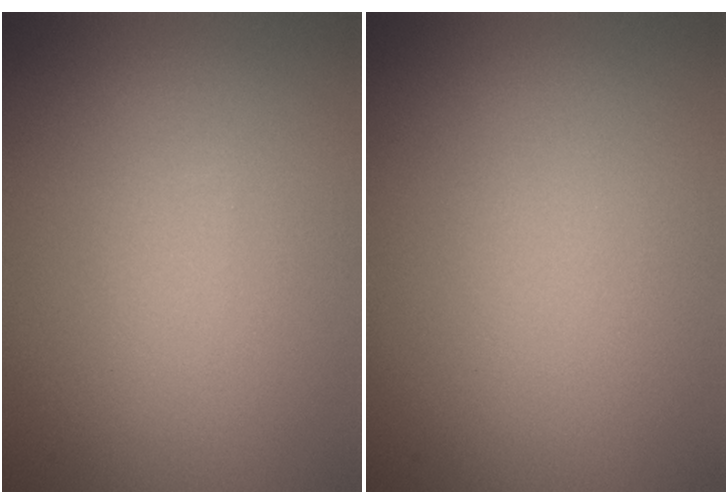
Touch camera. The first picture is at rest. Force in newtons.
{"total": 0.0}